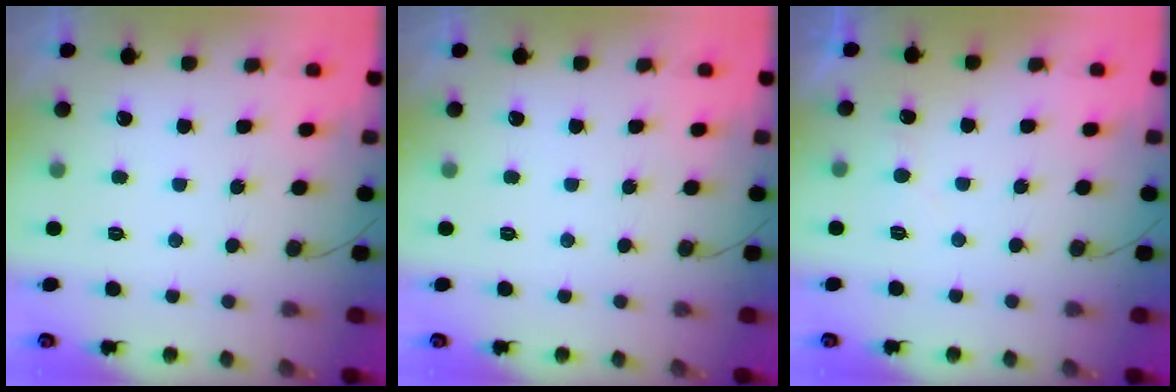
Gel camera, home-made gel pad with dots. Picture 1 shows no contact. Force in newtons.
{"total": 0.0}
{"total": 4.0, "press": 4.0, "slide": 0.5}